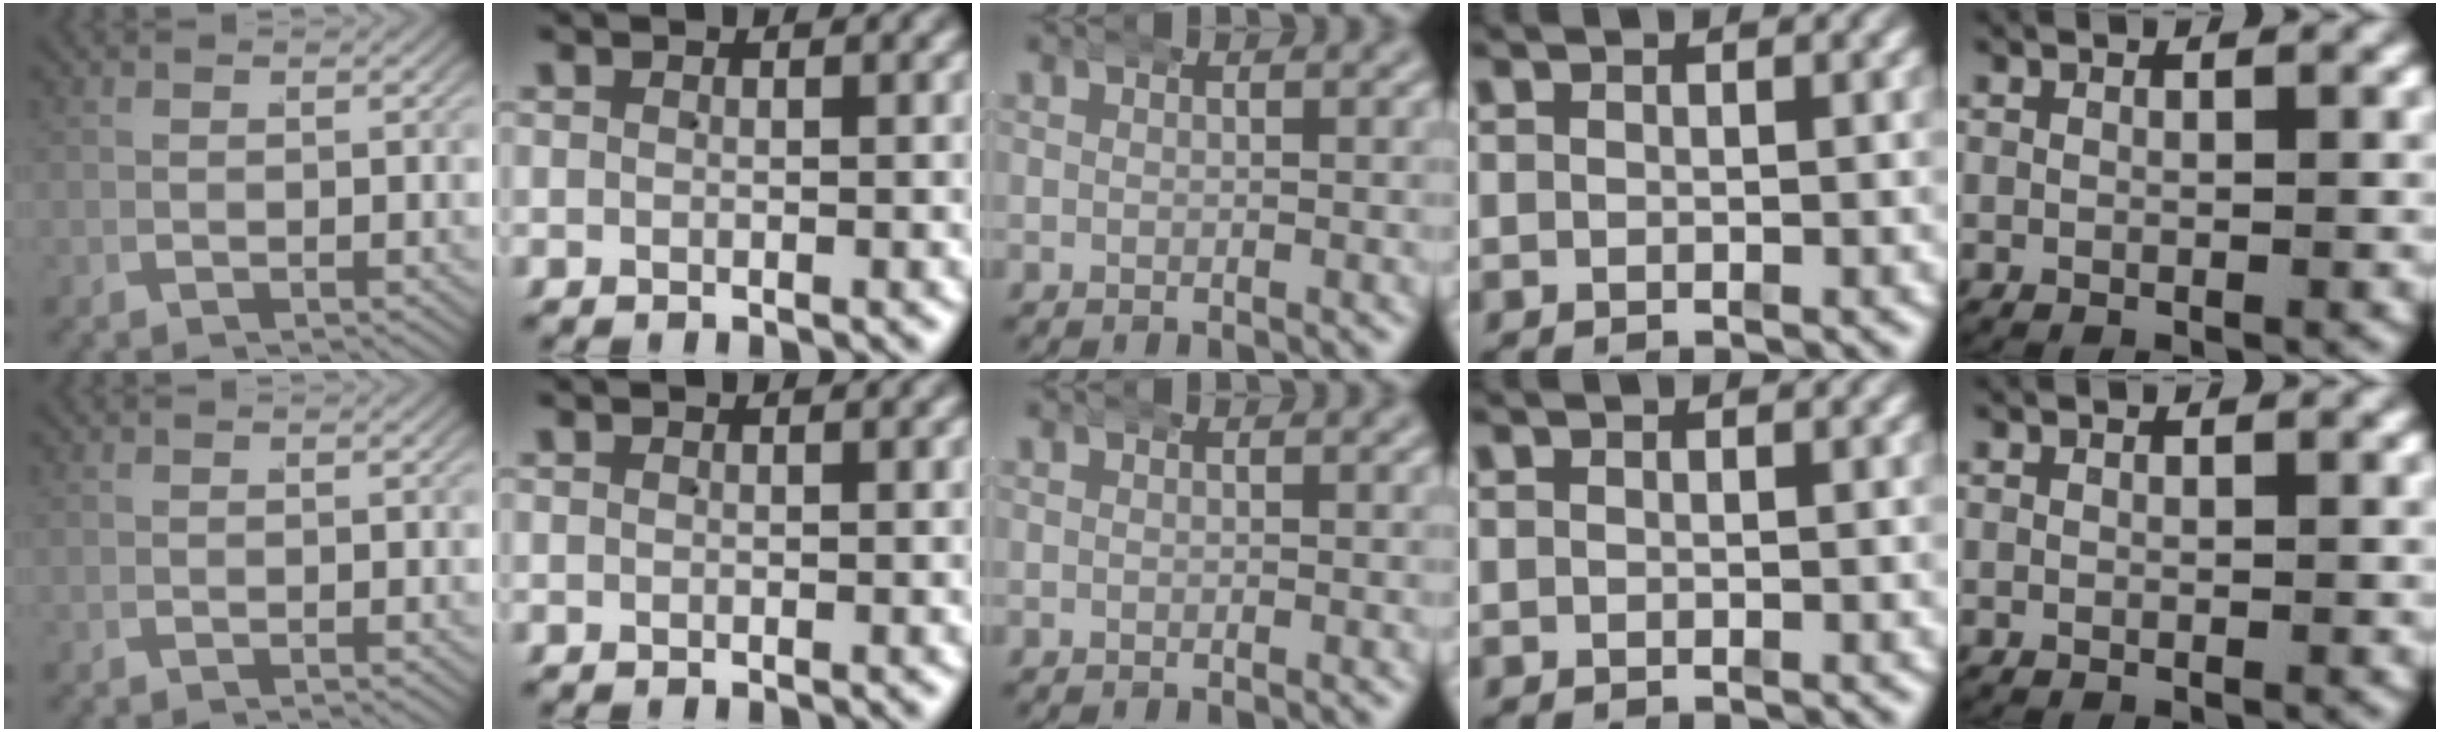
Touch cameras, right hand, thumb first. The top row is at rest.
{}